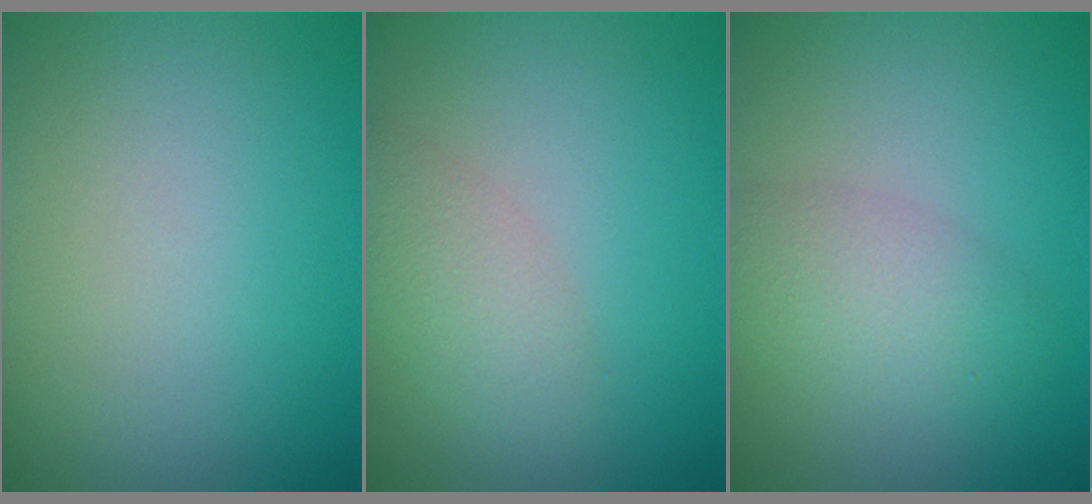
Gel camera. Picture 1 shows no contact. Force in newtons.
{"total": 2.7, "press": 2.7, "slide": 0.1}
{"total": 3.2, "press": 3.2, "slide": 0.2}